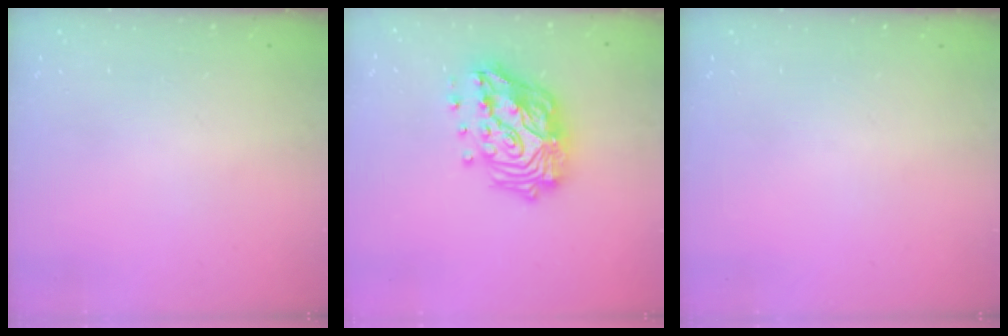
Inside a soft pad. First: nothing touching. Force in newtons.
{"total": 18.5, "press": 18.4, "slide": 2.2}
{"total": 0.0}